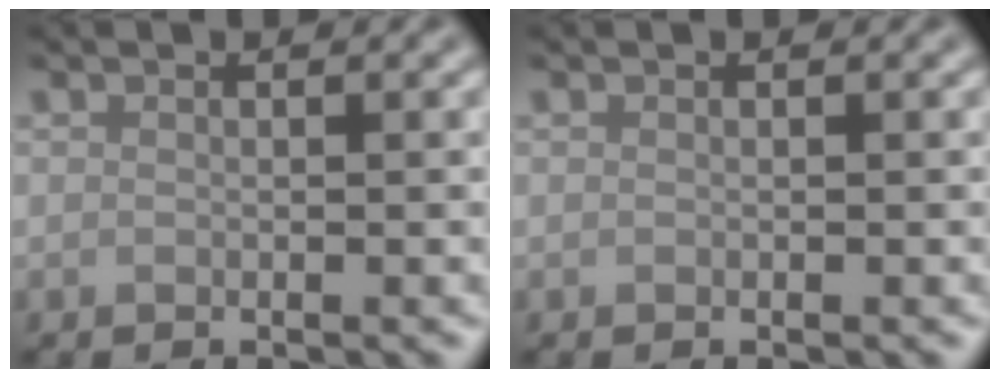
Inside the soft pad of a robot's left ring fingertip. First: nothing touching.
{"total": 0.0}